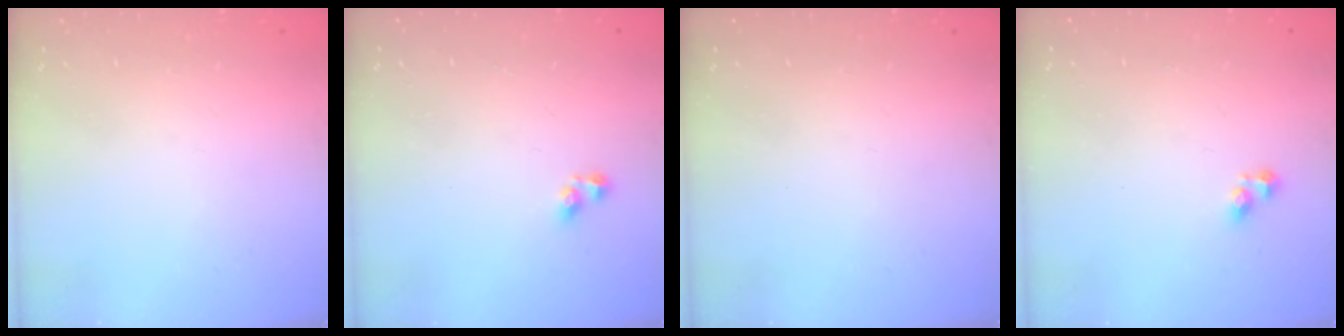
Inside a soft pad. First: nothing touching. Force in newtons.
{"total": 2.5, "press": 2.5, "slide": 0.1}
{"total": 0.0}
{"total": 2.8, "press": 2.8, "slide": 0.3}